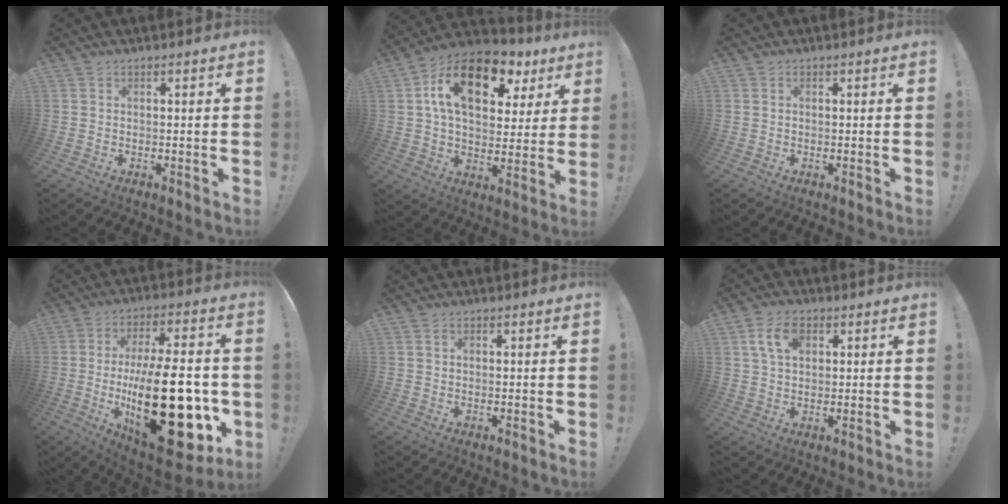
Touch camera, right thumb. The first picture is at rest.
{"total": 17.5, "force": [7.8, 10.1, 12.0], "torque": [-0.185, -0.031, 0.134]}
{"total": 0.0}
{"total": 33.8, "force": [-5.2, 14.4, 30.1], "torque": [-0.487, 0.021, -0.059]}
{"total": 0.6, "force": [0.3, 0.2, 0.5], "torque": [-0.006, 0.000, 0.005]}
{"total": 7.7, "force": [2.6, 4.8, 5.5], "torque": [-0.096, 0.001, 0.048]}